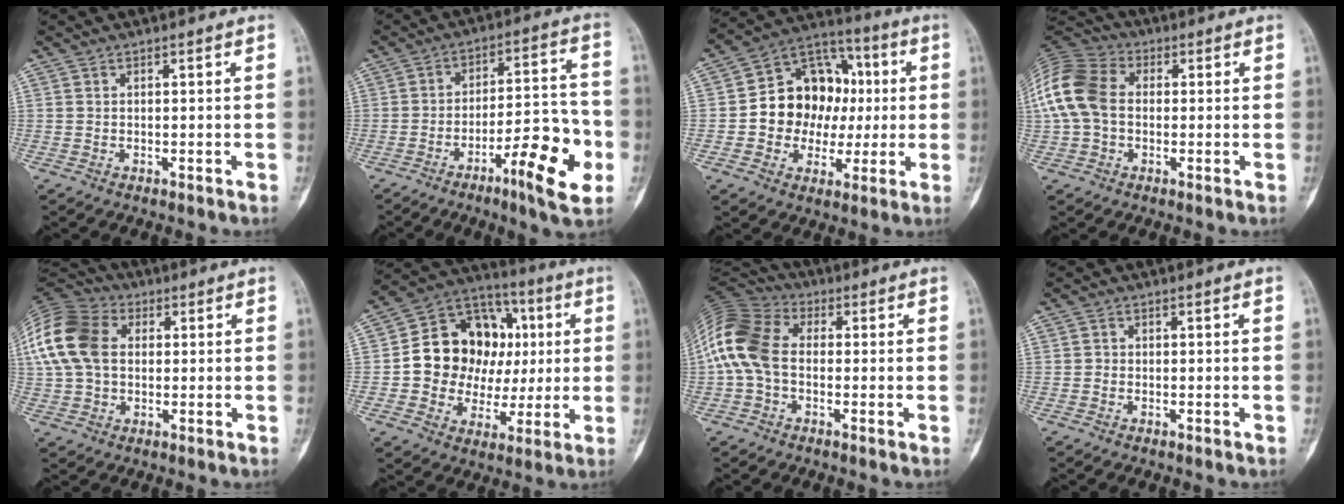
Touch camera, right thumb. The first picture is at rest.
{"total": 14.9, "force": [-6.3, 3.4, 13.1], "torque": [-0.183, 0.033, -0.093]}
{"total": 16.5, "force": [0.4, 13.2, 9.9], "torque": [-0.105, 0.032, 0.007]}
{"total": 13.4, "force": [0.5, 9.7, 9.2], "torque": [-0.196, 0.032, 0.001]}
{"total": 15.3, "force": [2.4, 11.1, 10.3], "torque": [-0.210, 0.026, 0.037]}
{"total": 19.6, "force": [1.8, 15.4, 11.9], "torque": [-0.143, 0.031, 0.038]}
{"total": 13.6, "force": [-0.3, 9.2, 10.0], "torque": [-0.214, 0.031, -0.019]}
{"total": 0.5, "force": [-0.2, 0.5, 0.1], "torque": [0.005, 0.002, -0.006]}